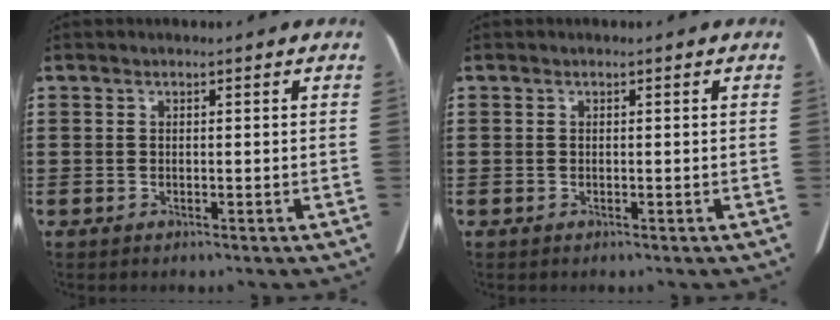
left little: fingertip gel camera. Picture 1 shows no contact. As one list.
[{"total": 0.0}]